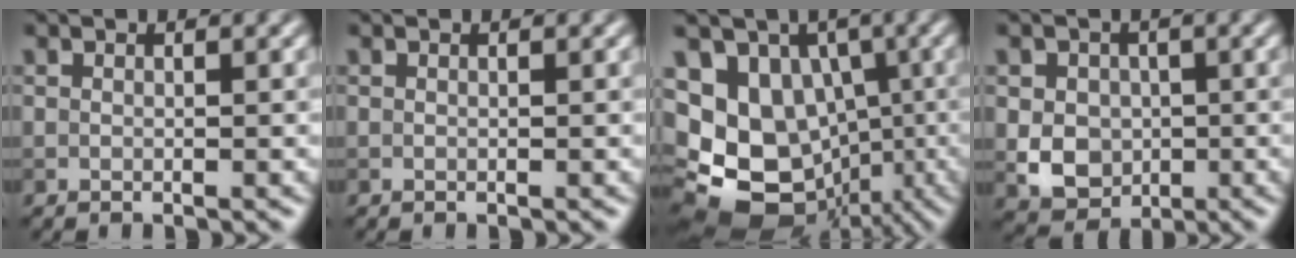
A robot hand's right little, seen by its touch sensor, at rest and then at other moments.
{"total": 0.0}
{"total": 14.8, "force": [-1.4, 12.0, 8.6], "torque": [-0.154, -0.006, -0.024]}
{"total": 4.5, "force": [-0.3, 3.8, 2.4], "torque": [-0.033, -0.002, -0.011]}